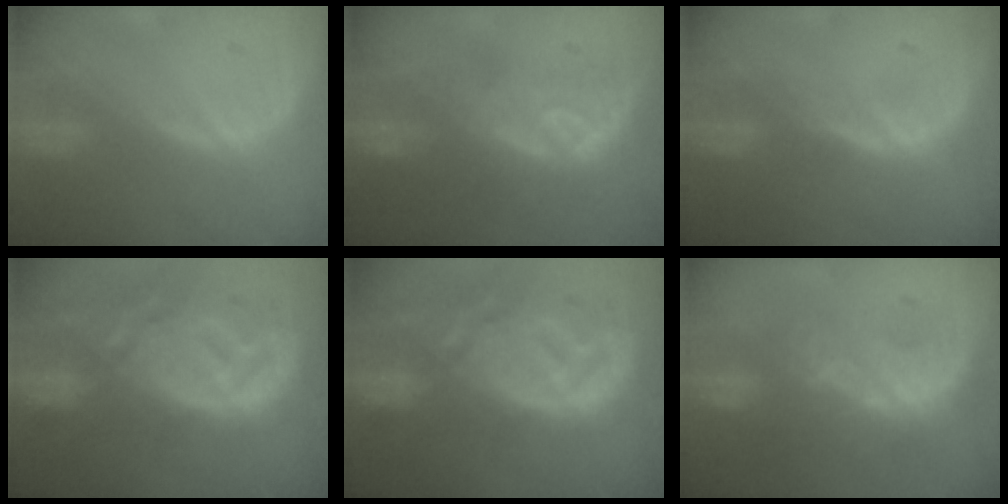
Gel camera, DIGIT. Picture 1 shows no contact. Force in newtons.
{"total": 8.2, "press": 7.8, "slide": 2.5}
{"total": 1.1, "press": 1.1, "slide": 0.1}
{"total": 13.3, "press": 11.6, "slide": 6.4}
{"total": 13.3, "press": 11.6, "slide": 6.4}
{"total": 8.7, "press": 8.2, "slide": 2.8}